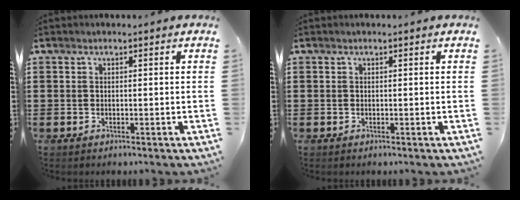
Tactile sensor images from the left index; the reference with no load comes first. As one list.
[{"total": 0.0}]